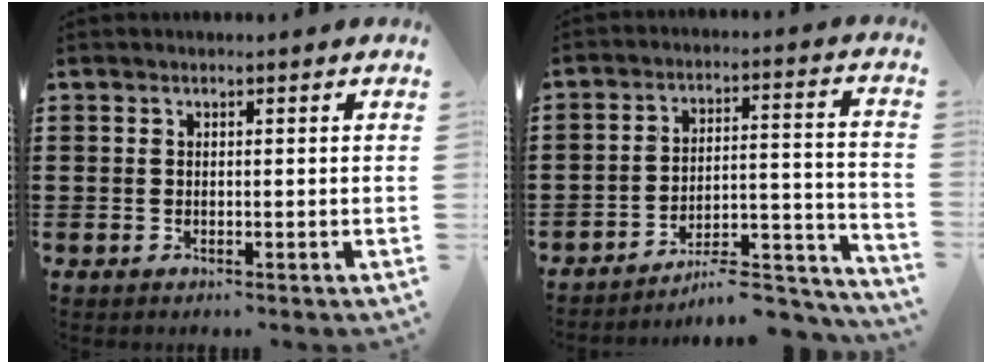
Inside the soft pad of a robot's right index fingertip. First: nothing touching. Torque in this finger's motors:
{"motor_torque": [-0.02, -0.07, -0.04, -0.21]}